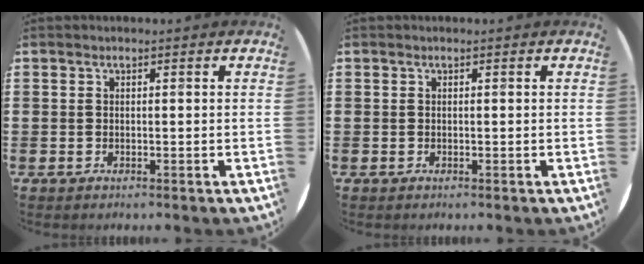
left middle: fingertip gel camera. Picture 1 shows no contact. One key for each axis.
{"total": 0.0}